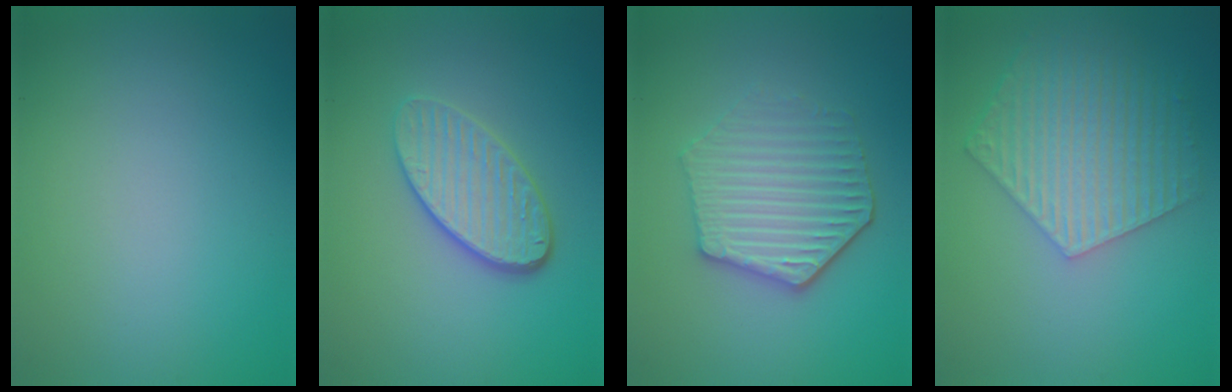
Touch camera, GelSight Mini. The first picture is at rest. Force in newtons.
{"total": 4.2, "press": 3.5, "slide": 2.4}
{"total": 4.8, "press": 4.0, "slide": 2.5}
{"total": 6.1, "press": 4.7, "slide": 3.9}